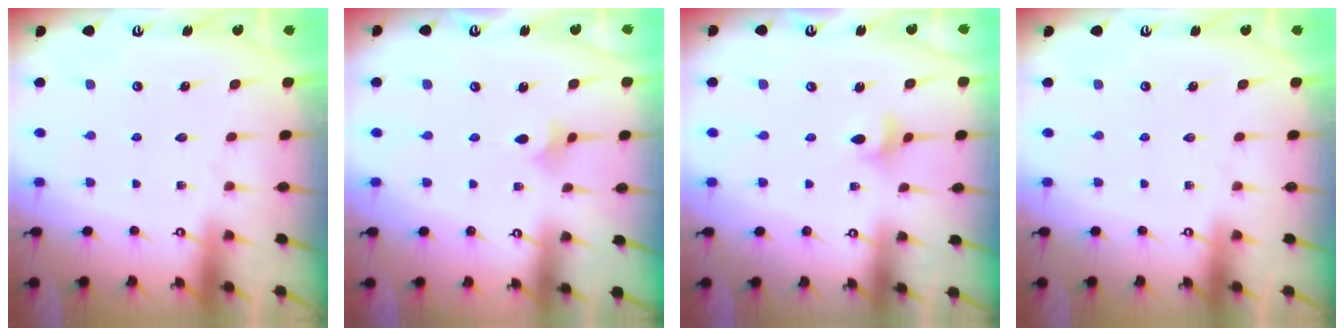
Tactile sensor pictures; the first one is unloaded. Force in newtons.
{"total": 2.1, "press": 2.1, "slide": 0.4}
{"total": 2.4, "press": 2.4, "slide": 0.4}
{"total": 0.0}